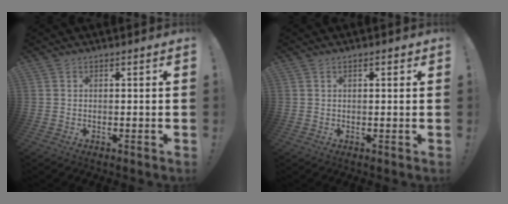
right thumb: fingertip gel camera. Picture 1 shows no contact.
{"total": 1.4, "force": [0.6, 0.6, 1.1], "torque": [-0.022, 0.002, 0.010]}